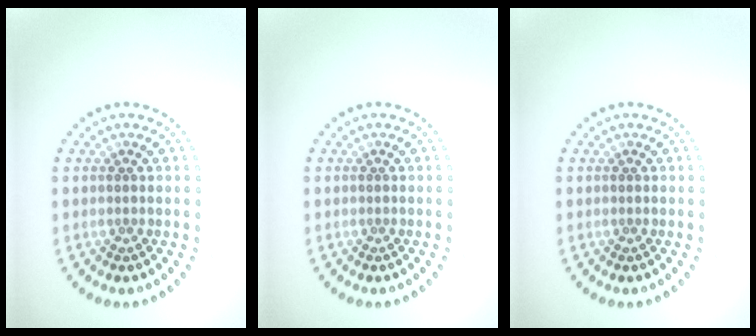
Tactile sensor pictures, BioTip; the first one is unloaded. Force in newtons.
{"total": 0.0}
{"total": 0.0}